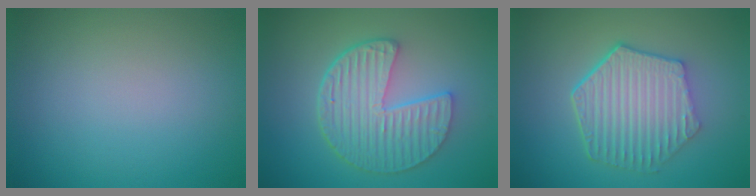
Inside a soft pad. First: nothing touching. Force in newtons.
{"total": 6.5, "press": 4.8, "slide": 4.4}
{"total": 6.3, "press": 4.8, "slide": 4.0}